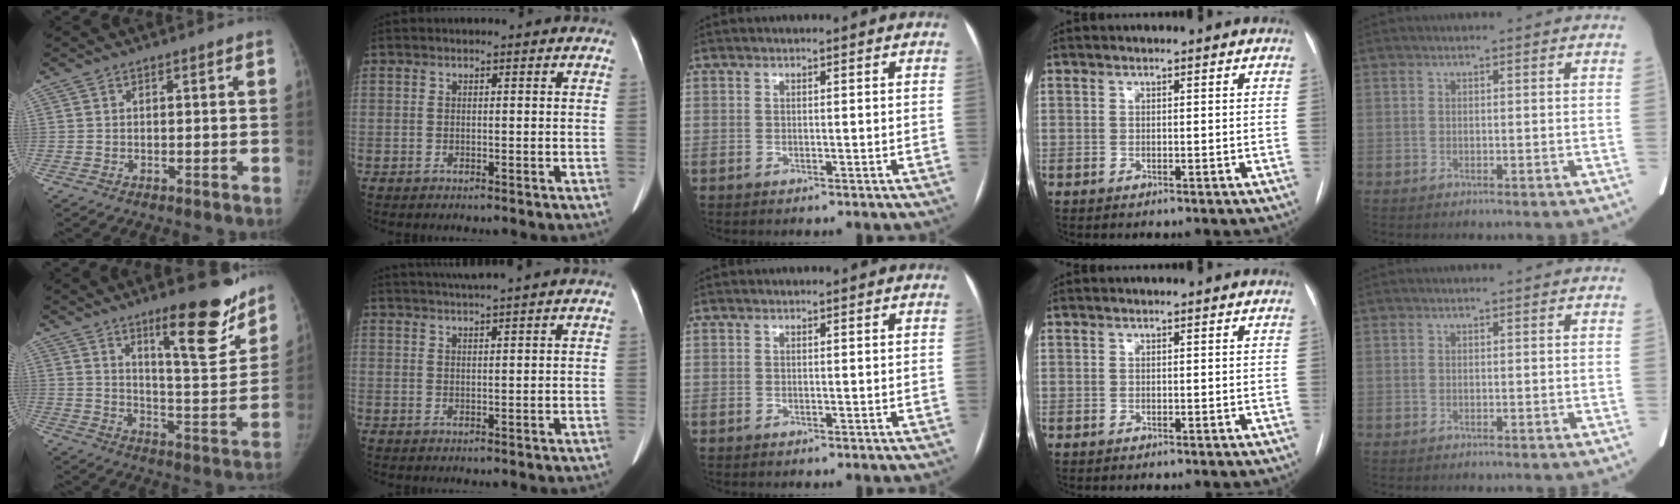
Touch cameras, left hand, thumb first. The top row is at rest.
{"thumb": {"total": 16.4, "force": [11.1, 3.8, 11.4], "torque": [-0.123, -0.084, 0.173]}, "index": {"total": 4.2, "force": [3.7, -1.3, 1.7], "torque": [-0.025, 0.015, 0.066]}}